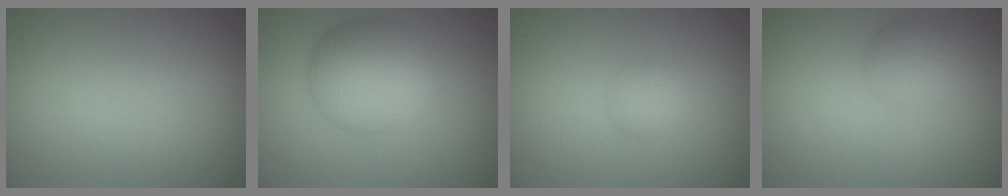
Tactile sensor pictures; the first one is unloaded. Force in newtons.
{"total": 6.2, "press": 6.2, "slide": 0.0}
{"total": 1.5, "press": 1.5, "slide": 0.1}
{"total": 2.1, "press": 2.1, "slide": 0.1}